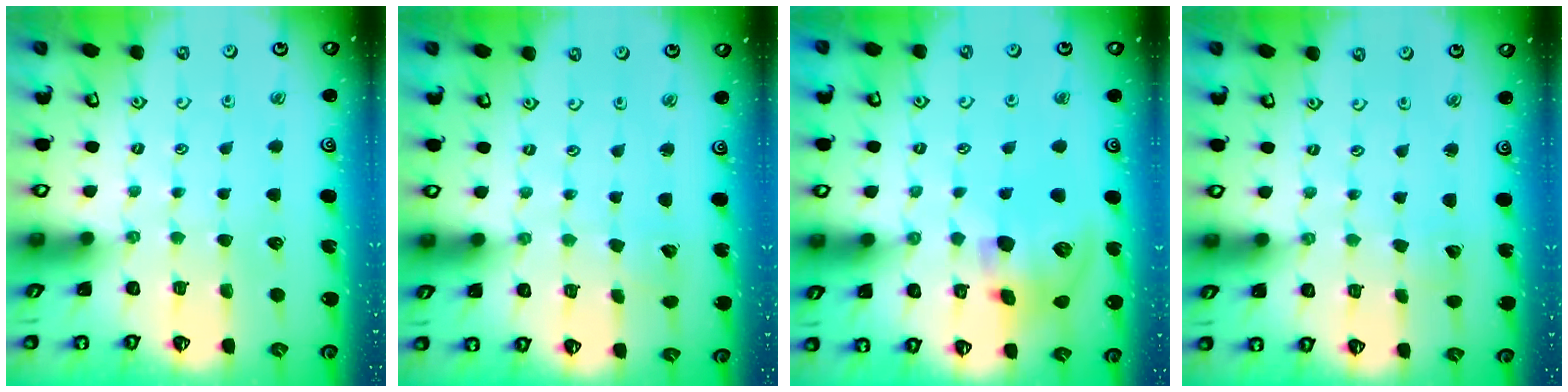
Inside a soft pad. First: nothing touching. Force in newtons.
{"total": 1.4, "press": 1.4, "slide": 0.1}
{"total": 13.7, "press": 13.5, "slide": 2.0}
{"total": 1.5, "press": 1.5, "slide": 0.0}